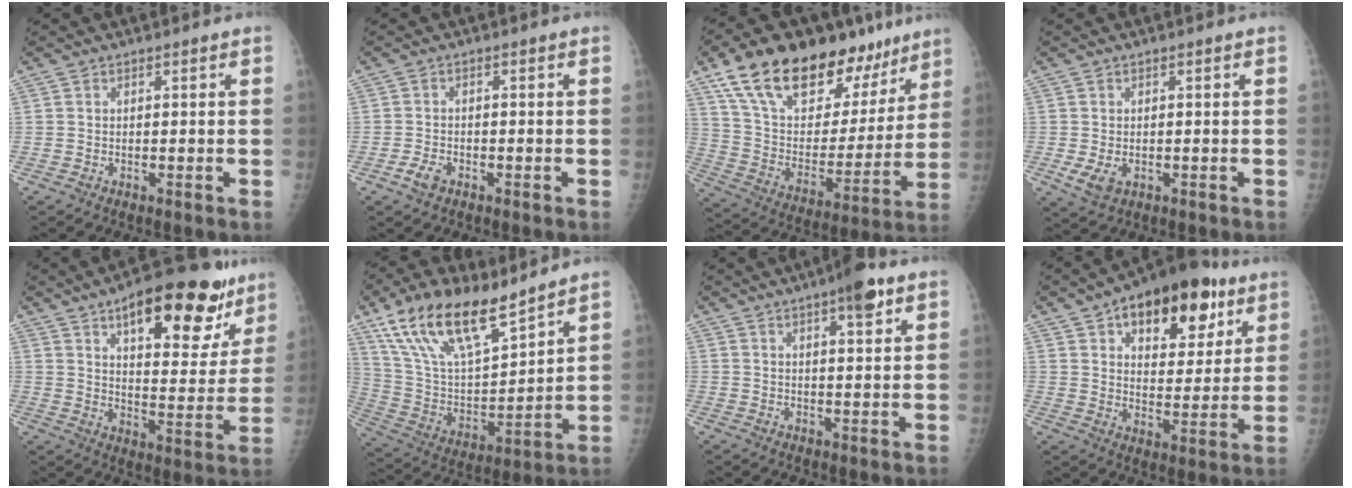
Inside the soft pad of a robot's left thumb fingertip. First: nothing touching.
{"total": 2.6, "force": [-1.4, 1.6, 1.5], "torque": [-0.030, 0.005, -0.024]}
{"total": 29.0, "force": [19.0, 13.9, 16.9], "torque": [-0.239, -0.033, 0.316]}
{"total": 3.4, "force": [-0.7, 2.3, 2.4], "torque": [-0.049, -0.008, -0.004]}
{"total": 22.9, "force": [13.9, 9.0, 15.8], "torque": [-0.173, -0.046, 0.204]}
{"total": 21.0, "force": [14.7, 7.3, 13.1], "torque": [-0.217, -0.055, 0.282]}
{"total": 7.0, "force": [4.0, 1.7, 5.5], "torque": [-0.075, -0.013, 0.057]}
{"total": 20.6, "force": [10.8, 10.9, 13.8], "torque": [-0.154, -0.026, 0.162]}